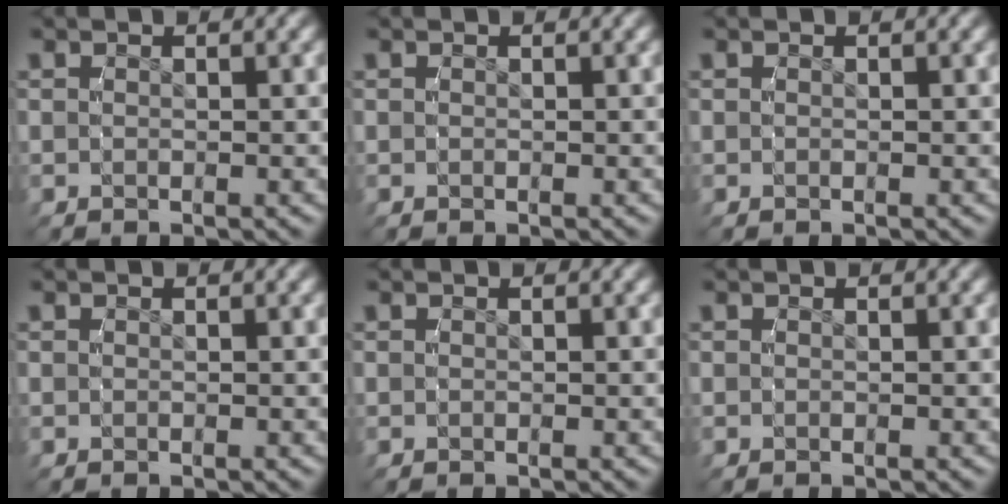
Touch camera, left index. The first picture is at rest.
{"total": 0.0}
{"total": 0.0}
{"total": 0.0}
{"total": 0.0}
{"total": 0.0}